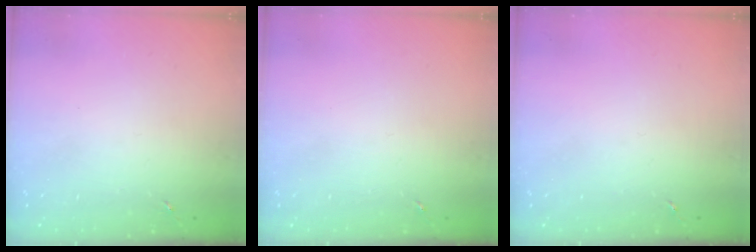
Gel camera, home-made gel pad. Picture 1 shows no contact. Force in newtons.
{"total": 0.0}
{"total": 0.0}